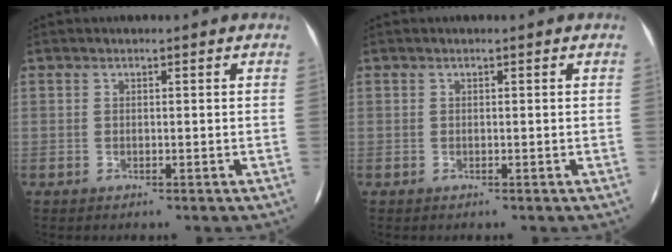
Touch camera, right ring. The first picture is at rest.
{"total": 0.0}